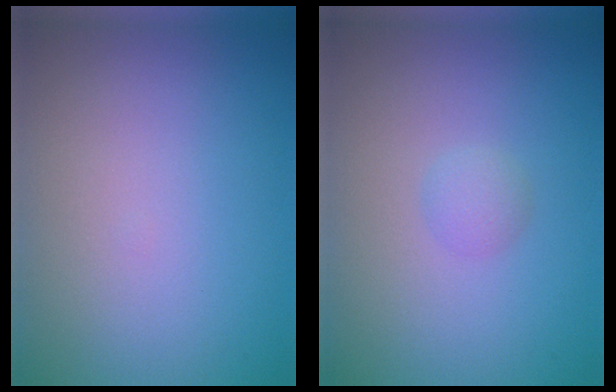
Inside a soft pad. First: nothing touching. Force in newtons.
{"total": 1.1, "press": 1.1, "slide": 0.1}